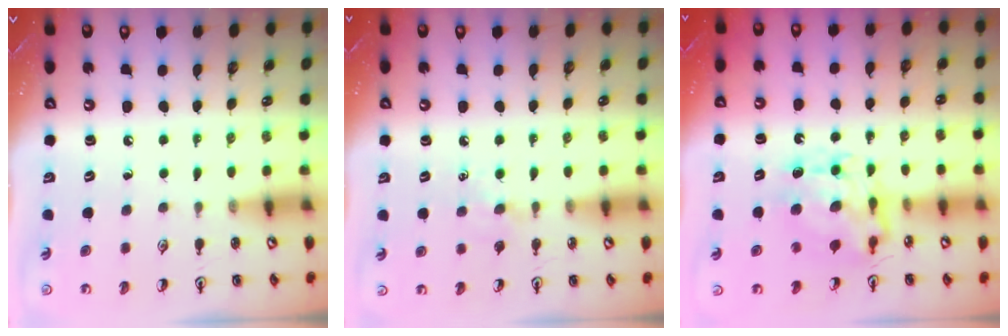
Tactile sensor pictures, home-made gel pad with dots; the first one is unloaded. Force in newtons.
{"total": 3.5, "press": 3.4, "slide": 0.5}
{"total": 8.0, "press": 8.0, "slide": 0.7}